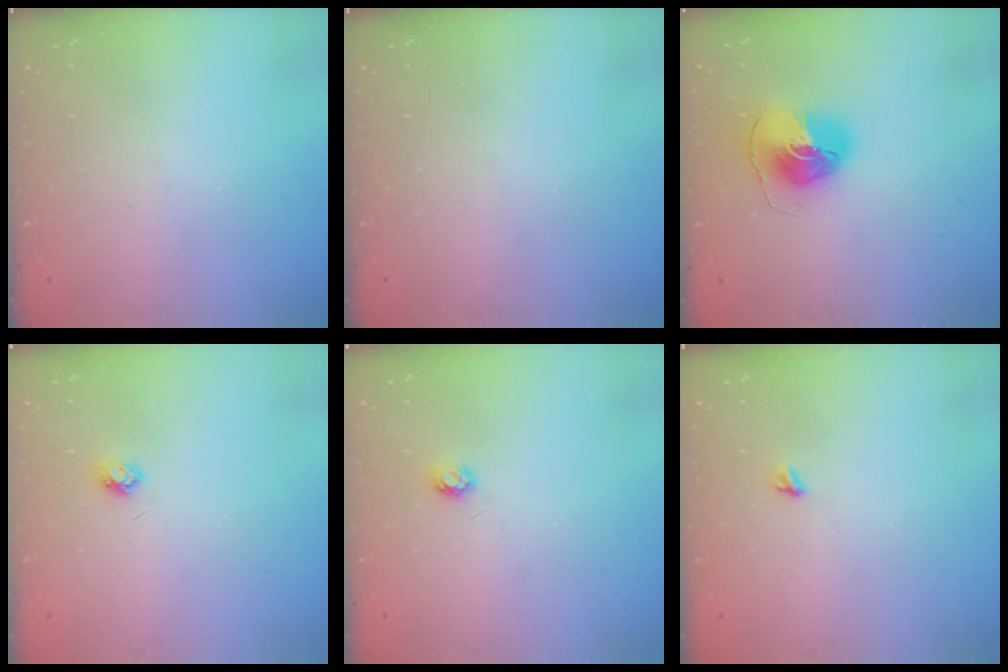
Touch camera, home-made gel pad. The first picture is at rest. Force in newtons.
{"total": 0.0}
{"total": 8.7, "press": 8.7, "slide": 0.6}
{"total": 3.7, "press": 3.7, "slide": 0.5}
{"total": 3.4, "press": 3.4, "slide": 0.3}
{"total": 3.9, "press": 3.8, "slide": 0.5}